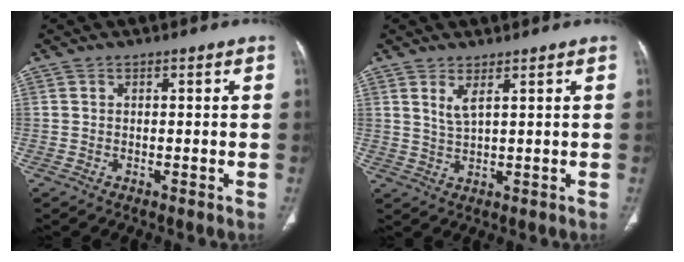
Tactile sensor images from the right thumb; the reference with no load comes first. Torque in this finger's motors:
{"motor_torque": [-0.31, 0.24, -0.07, -0.16, 0.04]}